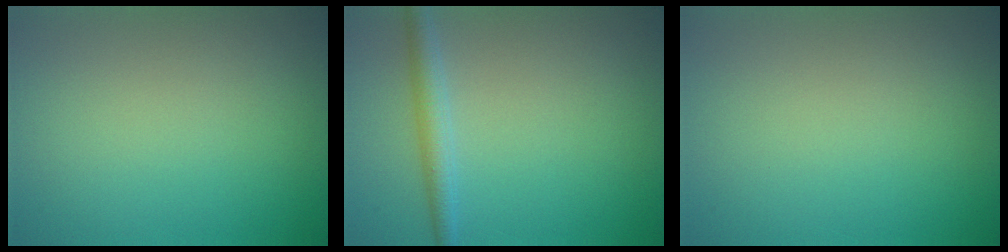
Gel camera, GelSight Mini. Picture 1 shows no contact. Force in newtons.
{"total": 2.3, "press": 2.3, "slide": 0.1}
{"total": 0.0}